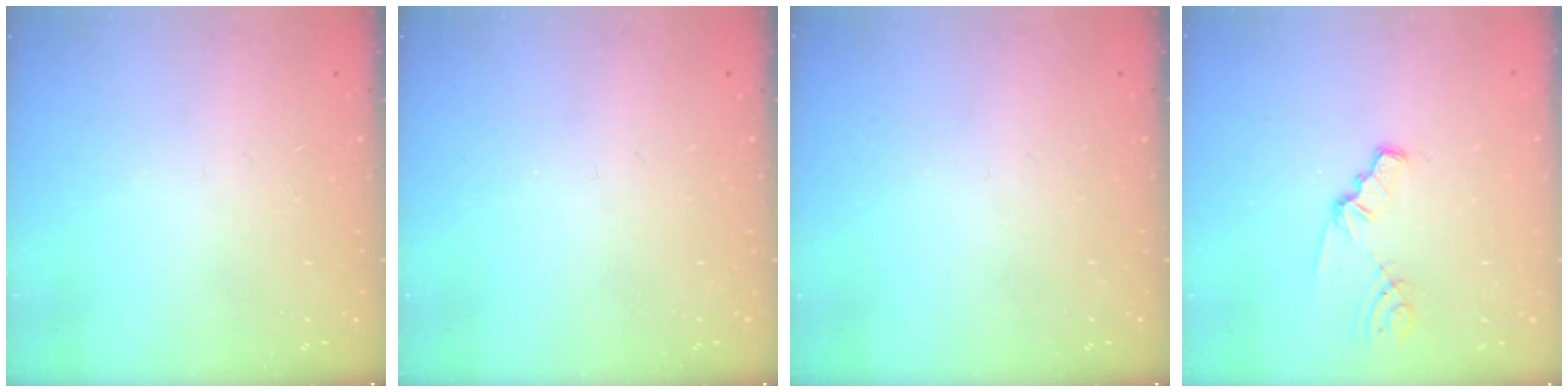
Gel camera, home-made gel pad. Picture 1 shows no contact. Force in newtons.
{"total": 0.0}
{"total": 0.0}
{"total": 1.8, "press": 1.7, "slide": 0.3}